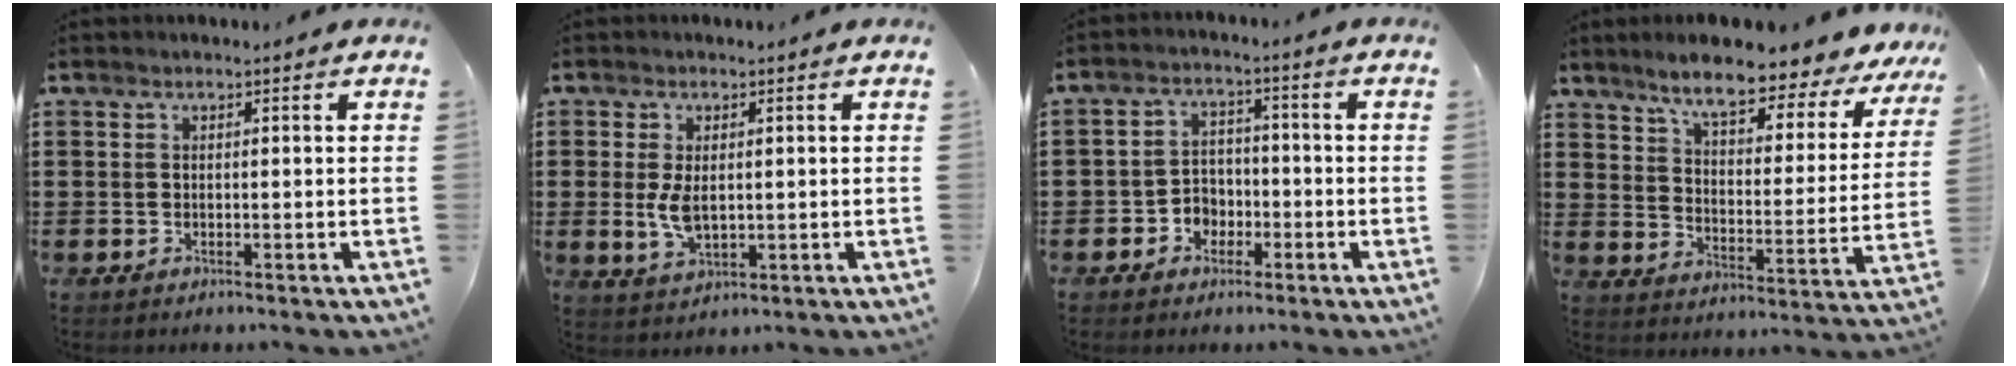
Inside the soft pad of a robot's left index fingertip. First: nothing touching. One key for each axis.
{"total": 4.5, "fx": 0.1, "fy": 2.4, "fz": 3.8, "tx": -0.096, "ty": -0.003, "tz": -0.004}
{"total": 4.0, "fx": -2.2, "fy": 3.1, "fz": 1.1, "tx": -0.029, "ty": 0.011, "tz": -0.047}
{"total": 8.2, "fx": 7.1, "fy": 0.7, "fz": 4.0, "tx": -0.092, "ty": -0.044, "tz": 0.114}